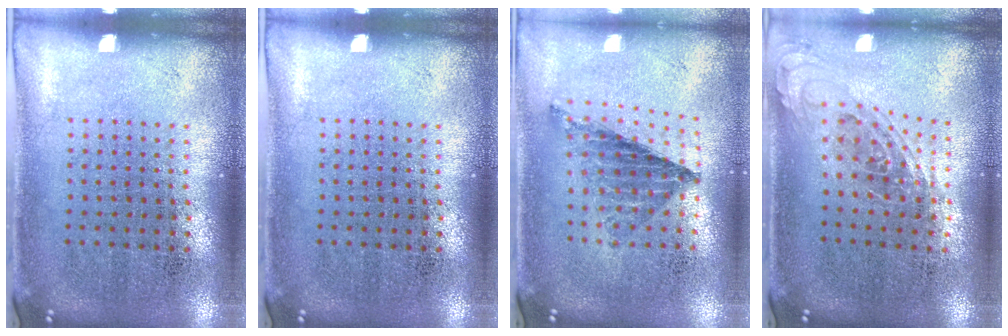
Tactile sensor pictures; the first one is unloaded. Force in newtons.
{"total": 0.0}
{"total": 0.8, "press": 0.8, "slide": 0.1}
{"total": 0.8, "press": 0.7, "slide": 0.3}